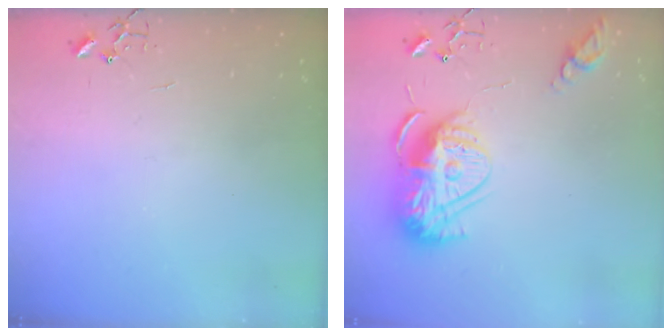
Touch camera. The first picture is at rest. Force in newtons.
{"total": 15.2, "press": 15.1, "slide": 1.4}